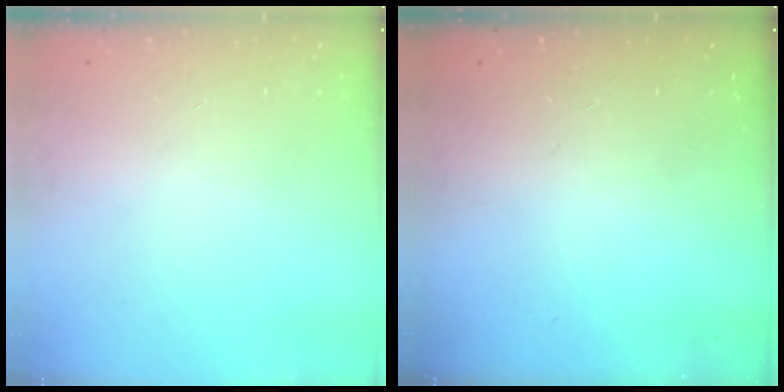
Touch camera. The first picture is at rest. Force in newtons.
{"total": 0.0}